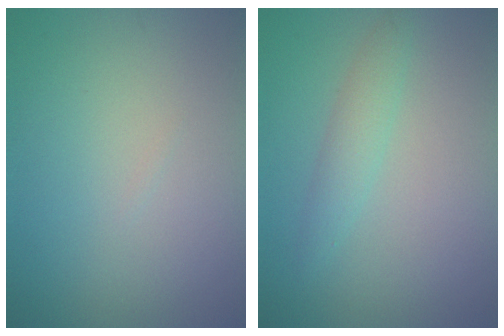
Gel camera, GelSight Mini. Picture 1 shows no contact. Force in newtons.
{"total": 2.0, "press": 2.0, "slide": 0.1}